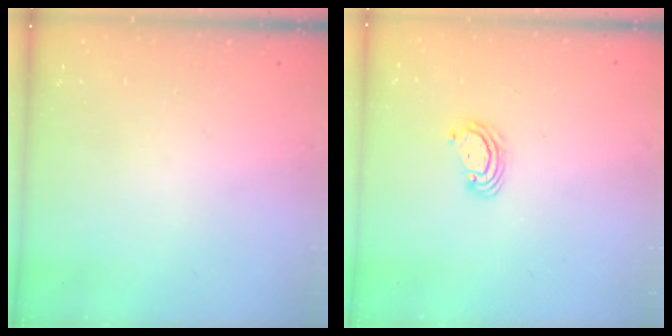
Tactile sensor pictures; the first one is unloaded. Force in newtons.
{"total": 3.2, "press": 3.2, "slide": 0.3}